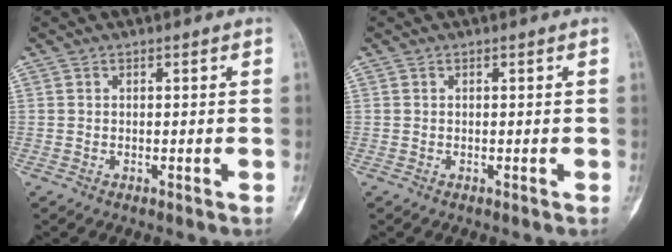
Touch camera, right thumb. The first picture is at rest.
{"total": 0.0}